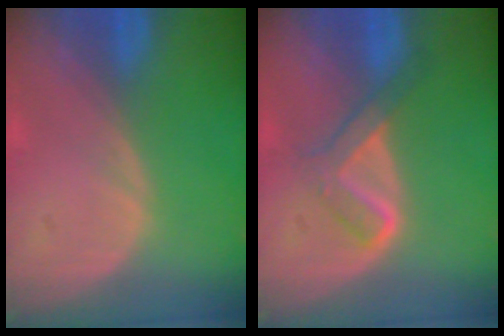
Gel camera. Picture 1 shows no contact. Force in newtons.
{"total": 4.6, "press": 4.5, "slide": 0.6}